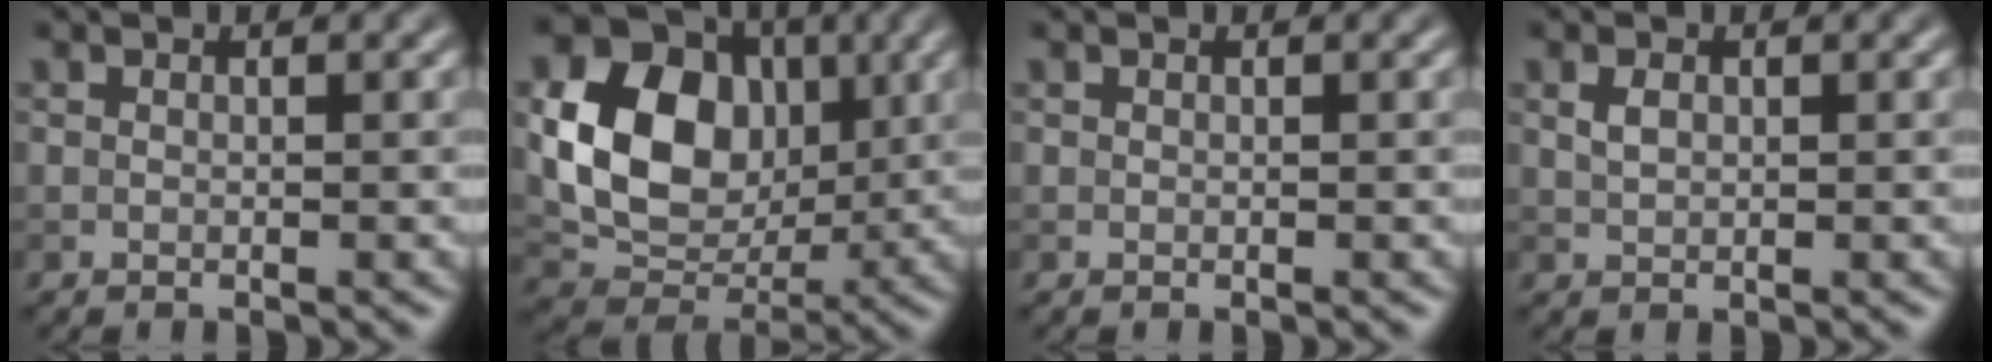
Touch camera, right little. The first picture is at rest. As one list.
[{"total": 11.1, "force": [1.6, 8.6, 6.9], "torque": [-0.137, -0.002, 0.024]}, {"total": 0.0}, {"total": 1.2, "force": [0.4, 0.9, 0.8], "torque": [-0.019, 0.002, 0.011]}]